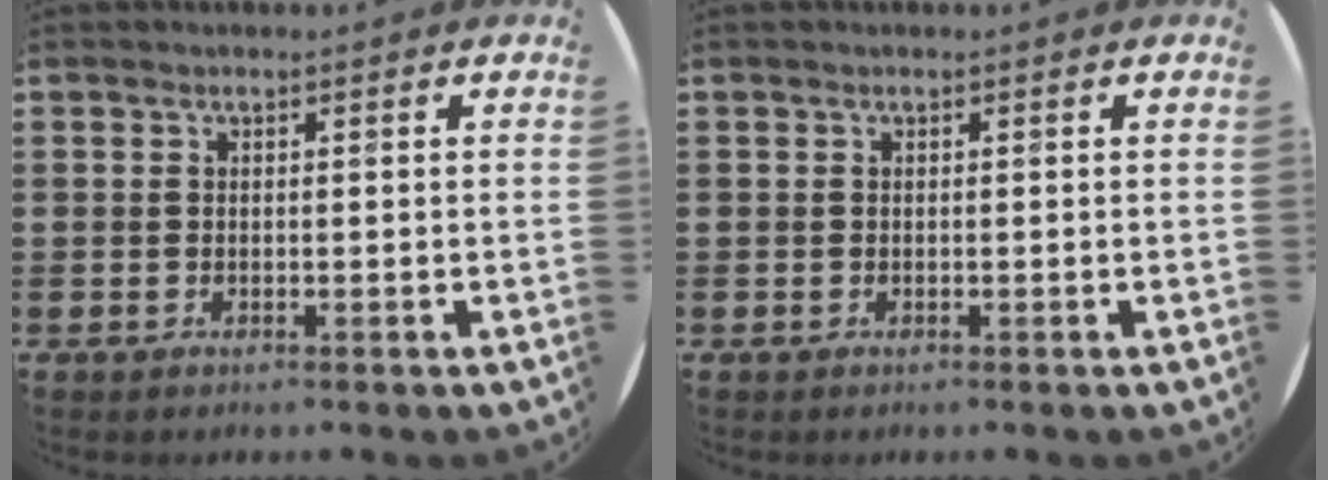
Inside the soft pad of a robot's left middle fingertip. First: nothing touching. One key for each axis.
{"total": 0.0}